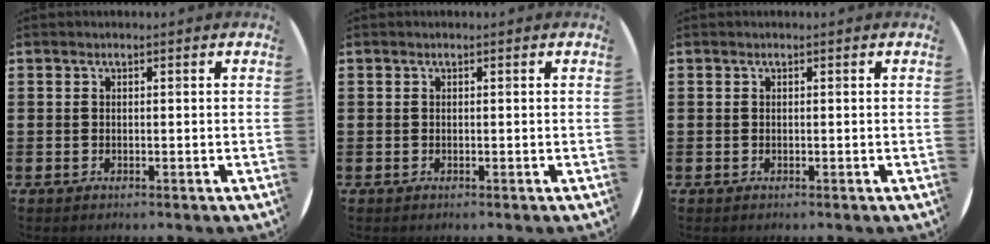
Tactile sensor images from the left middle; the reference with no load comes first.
{"total": 0.0}
{"total": 0.0}